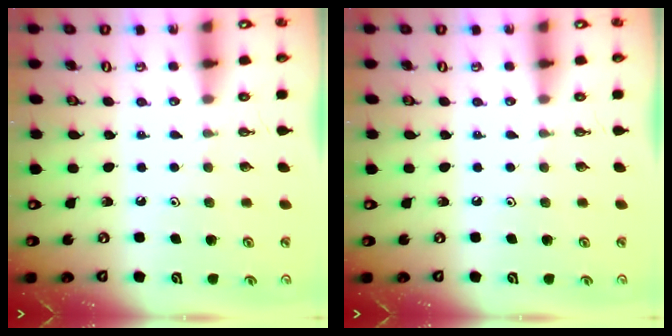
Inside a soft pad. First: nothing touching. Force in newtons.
{"total": 0.0}